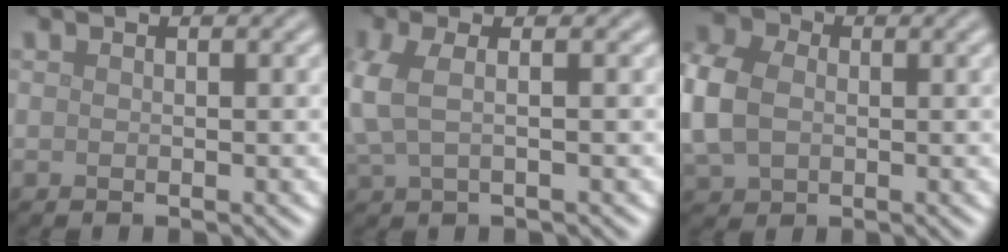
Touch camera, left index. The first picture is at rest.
{"total": 2.8, "force": [0.2, 1.0, 2.6], "torque": [-0.066, 0.007, 0.001]}
{"total": 6.8, "force": [0.1, 5.2, 4.3], "torque": [-0.136, 0.007, 0.004]}